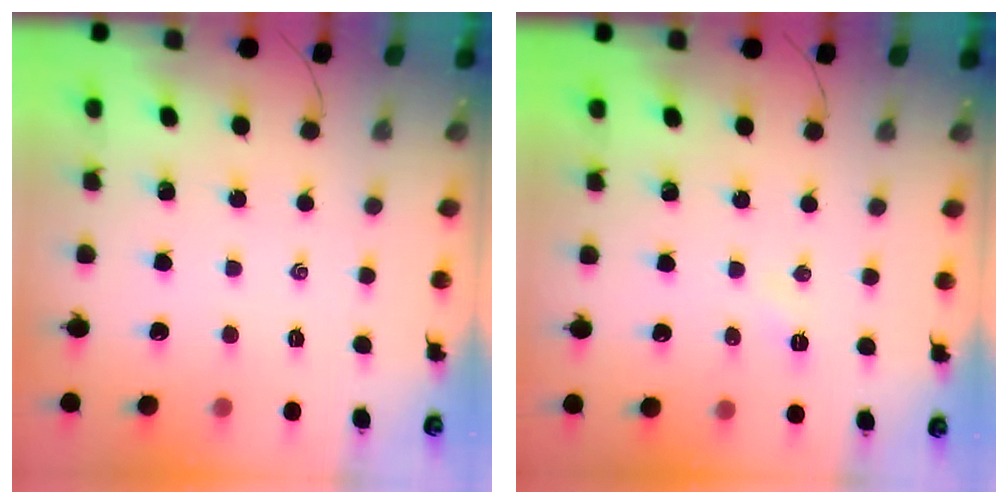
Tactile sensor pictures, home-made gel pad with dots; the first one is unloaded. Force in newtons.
{"total": 2.4, "press": 2.3, "slide": 0.8}